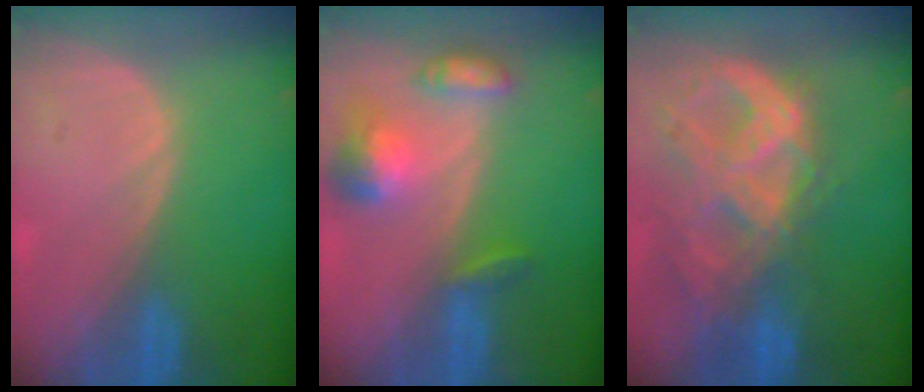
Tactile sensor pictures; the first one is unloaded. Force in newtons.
{"total": 7.1, "press": 6.6, "slide": 2.6}
{"total": 11.1, "press": 9.4, "slide": 5.9}